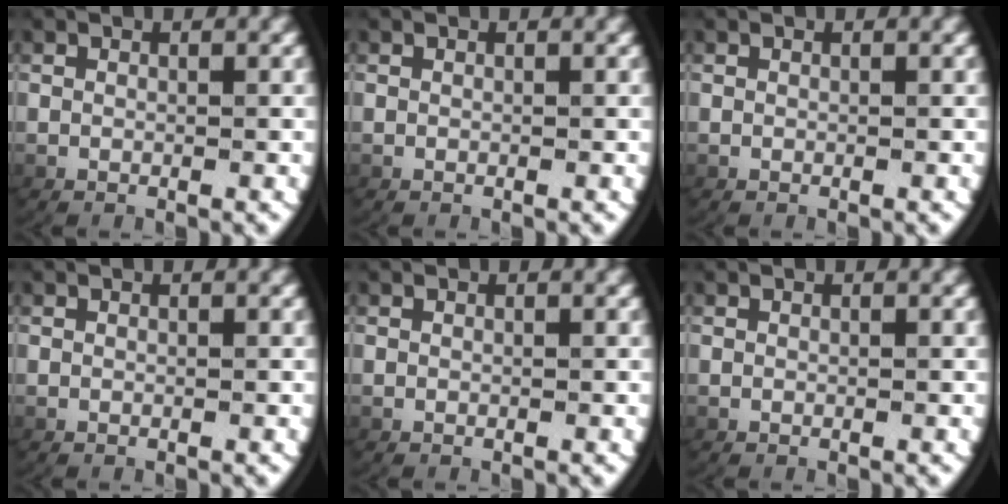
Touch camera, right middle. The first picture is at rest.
{"total": 0.0}
{"total": 0.0}
{"total": 0.0}
{"total": 0.0}
{"total": 0.0}